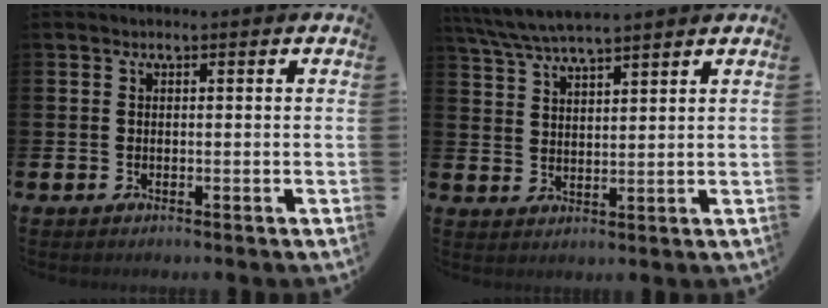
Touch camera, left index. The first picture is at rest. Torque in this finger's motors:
{"motor_torque": [0.36, -0.26, 0.64, 0.21]}